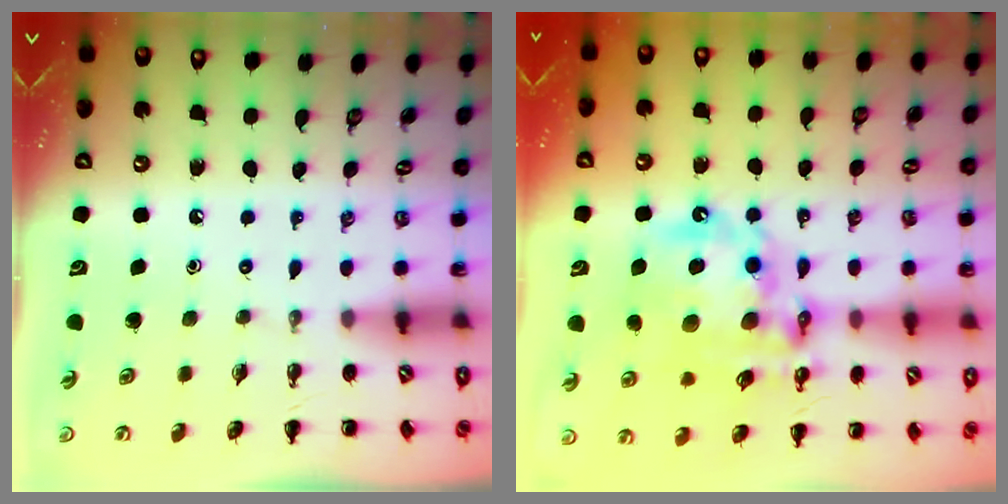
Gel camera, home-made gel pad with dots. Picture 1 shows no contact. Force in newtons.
{"total": 19.9, "press": 19.4, "slide": 4.5}